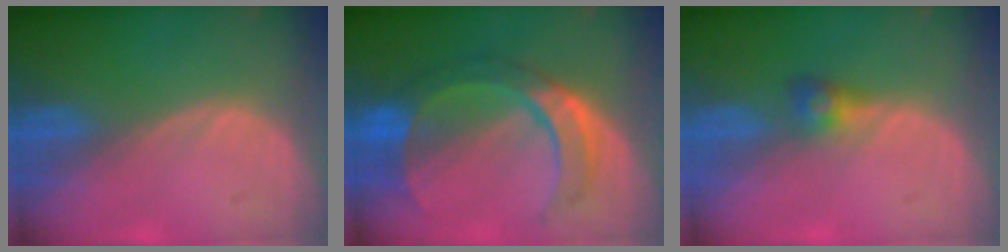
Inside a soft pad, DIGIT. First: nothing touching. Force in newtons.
{"total": 8.3, "press": 8.3, "slide": 0.5}
{"total": 2.7, "press": 2.6, "slide": 0.8}